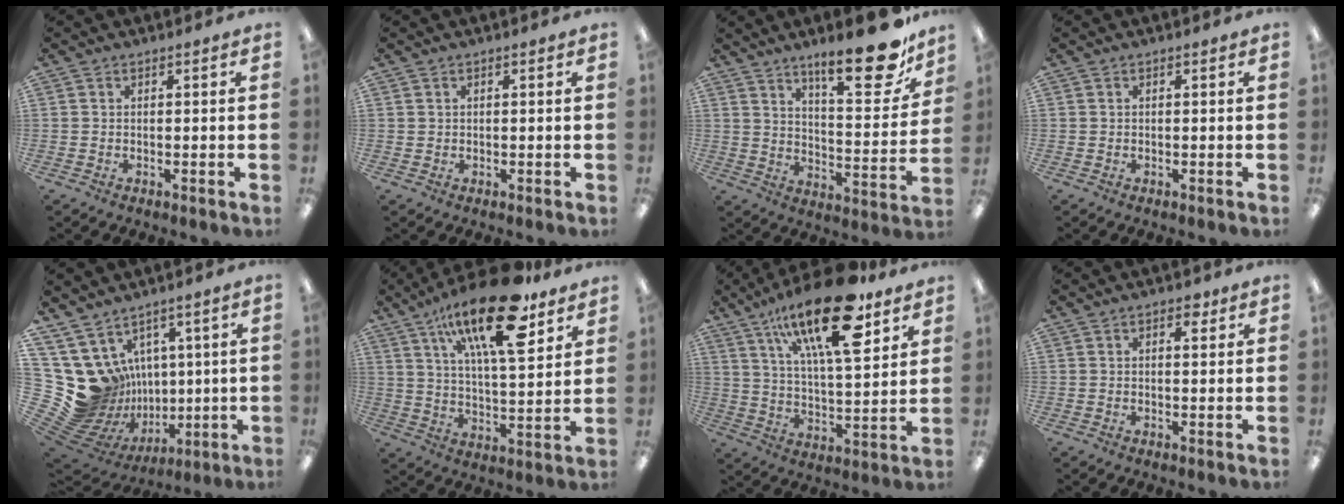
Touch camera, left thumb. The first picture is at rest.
{"total": 0.5, "force": [0.2, 0.4, -0.2], "torque": [0.005, 0.002, 0.004]}
{"total": 18.5, "force": [13.0, 6.2, 11.6], "torque": [-0.160, -0.087, 0.208]}
{"total": 0.0}
{"total": 16.2, "force": [1.5, 15.2, 5.4], "torque": [-0.143, -0.053, 0.069]}
{"total": 22.5, "force": [13.9, 7.8, 15.9], "torque": [-0.256, -0.070, 0.224]}
{"total": 23.2, "force": [14.3, 7.9, 16.5], "torque": [-0.266, -0.073, 0.233]}
{"total": 2.5, "force": [1.2, 1.3, 1.7], "torque": [-0.012, -0.005, 0.015]}